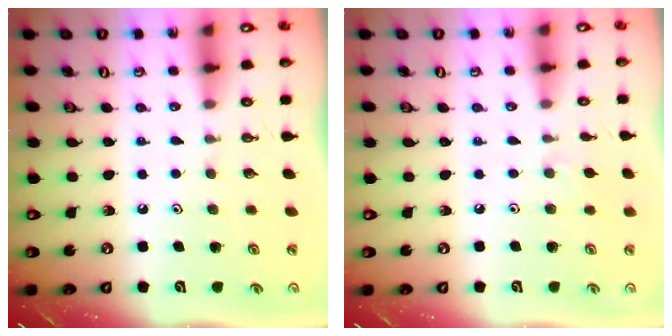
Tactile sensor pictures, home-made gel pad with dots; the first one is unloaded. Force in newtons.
{"total": 4.4, "press": 4.4, "slide": 0.6}